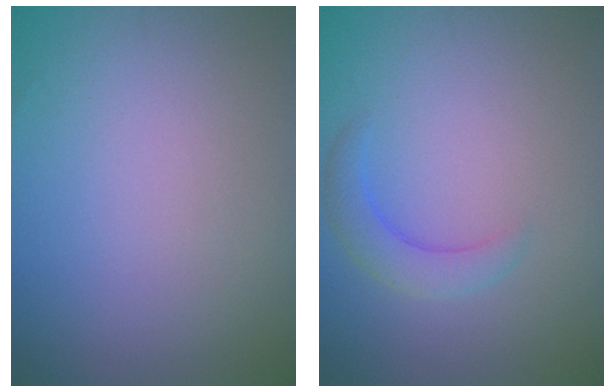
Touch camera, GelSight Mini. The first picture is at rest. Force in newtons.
{"total": 2.5, "press": 2.5, "slide": 0.2}